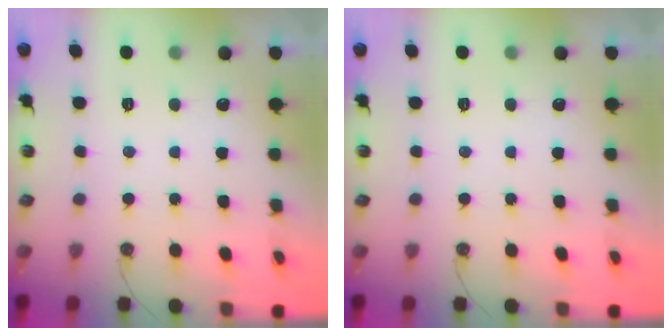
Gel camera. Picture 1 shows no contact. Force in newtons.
{"total": 0.0}